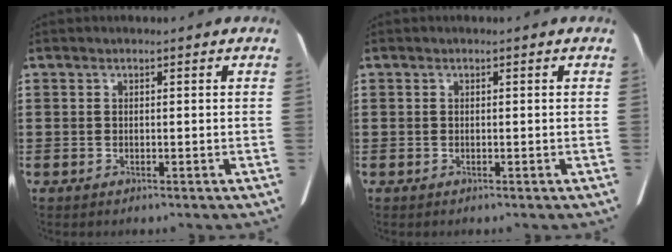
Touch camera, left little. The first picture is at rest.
{"total": 0.0}